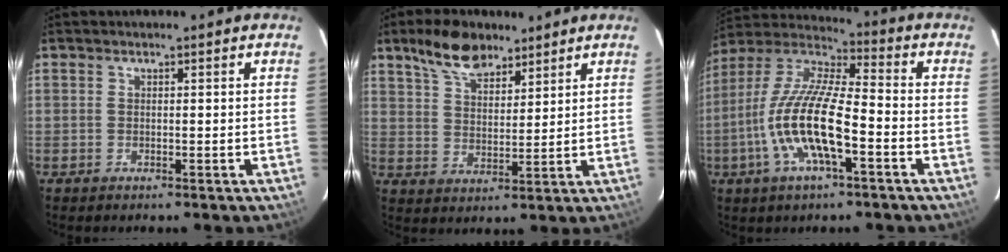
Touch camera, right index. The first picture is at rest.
{"total": 9.9, "force": [7.2, 4.5, 5.0], "torque": [-0.095, 0.018, 0.132]}
{"total": 16.0, "force": [-5.2, 4.0, 14.6], "torque": [-0.291, -0.005, -0.106]}